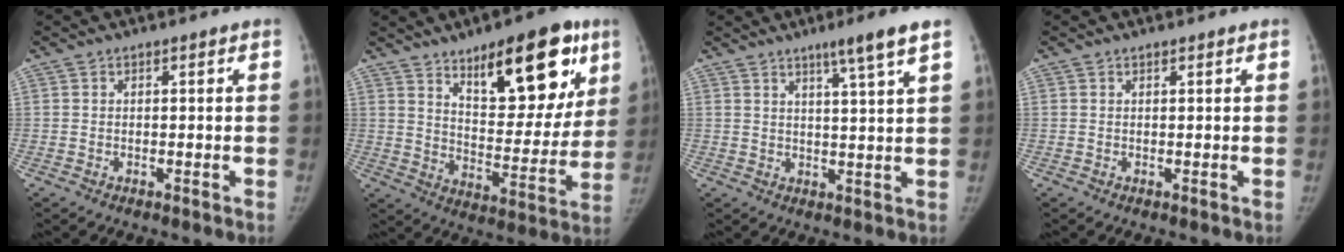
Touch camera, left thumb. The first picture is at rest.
{"total": 22.2, "force": [11.9, 9.2, 16.3], "torque": [-0.177, -0.052, 0.180]}
{"total": 6.6, "force": [4.3, -0.7, 5.0], "torque": [-0.079, -0.025, 0.067]}
{"total": 0.5, "force": [0.5, 0.1, 0.1], "torque": [-0.005, -0.003, 0.007]}